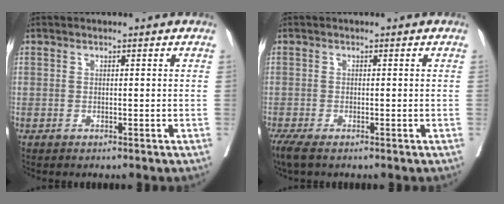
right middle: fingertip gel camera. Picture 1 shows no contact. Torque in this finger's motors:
{"motor_torque": [0.78, -0.79, 0.23, 0.07]}